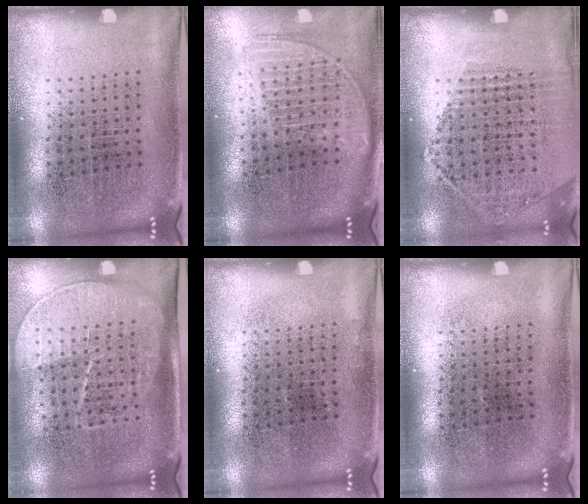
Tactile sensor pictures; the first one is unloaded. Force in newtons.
{"total": 1.8, "press": 1.5, "slide": 0.9}
{"total": 1.2, "press": 1.0, "slide": 0.5}
{"total": 1.6, "press": 1.3, "slide": 0.9}
{"total": 0.0}
{"total": 0.0}